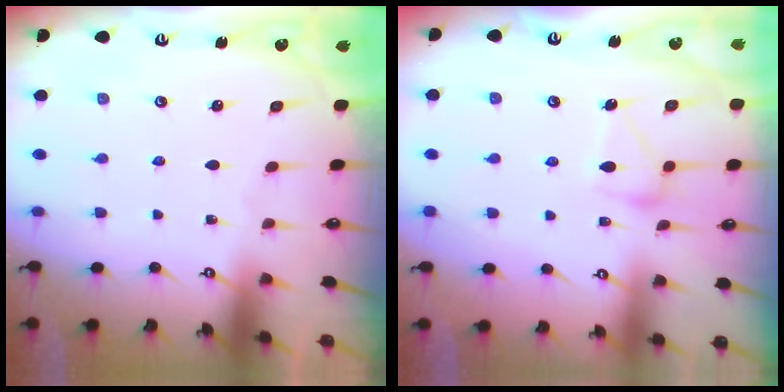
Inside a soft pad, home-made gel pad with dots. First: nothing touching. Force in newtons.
{"total": 13.9, "press": 13.9, "slide": 0.5}